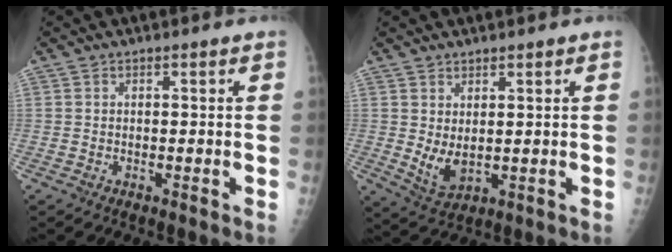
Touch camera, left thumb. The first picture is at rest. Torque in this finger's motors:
{"motor_torque": [-0.09, -0.21, 0.55, -0.09, 0.06]}